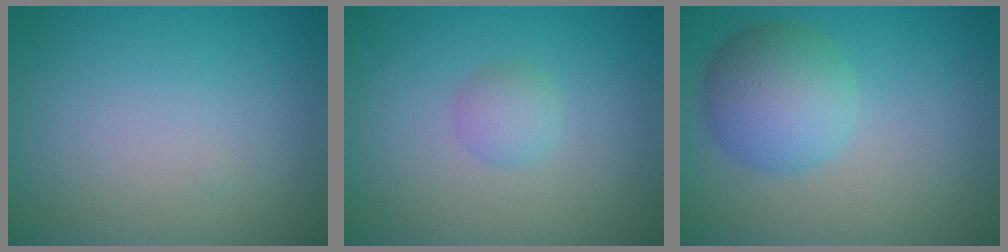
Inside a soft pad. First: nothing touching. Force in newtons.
{"total": 1.5, "press": 1.5, "slide": 0.1}
{"total": 5.1, "press": 5.1, "slide": 0.2}